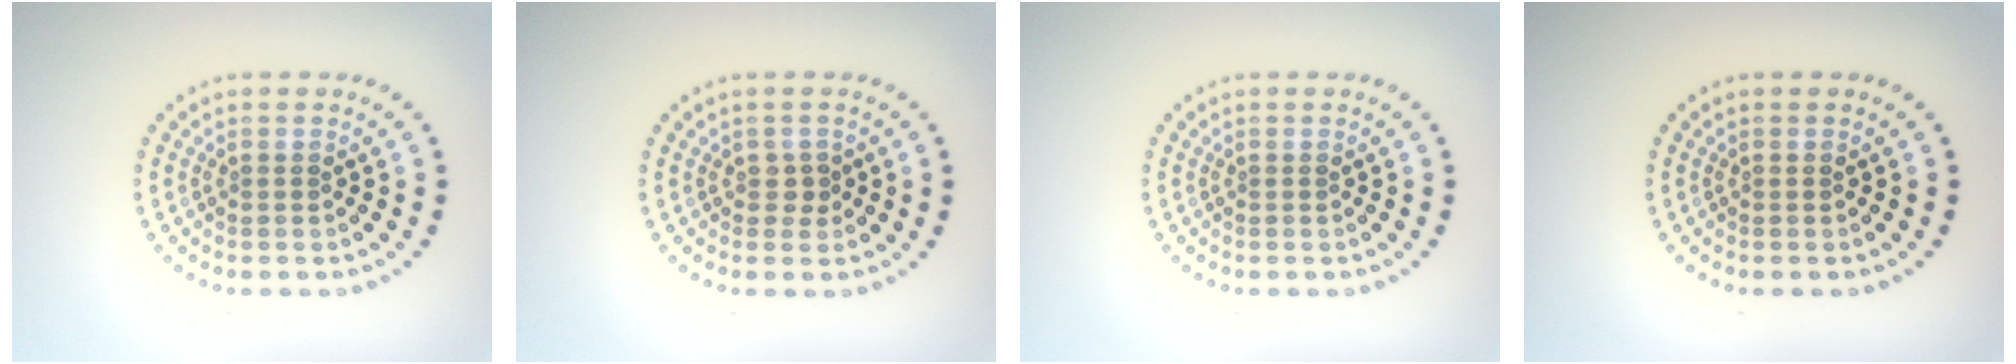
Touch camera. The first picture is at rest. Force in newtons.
{"total": 1.0, "press": 0.9, "slide": 0.4}
{"total": 0.0}
{"total": 0.0}